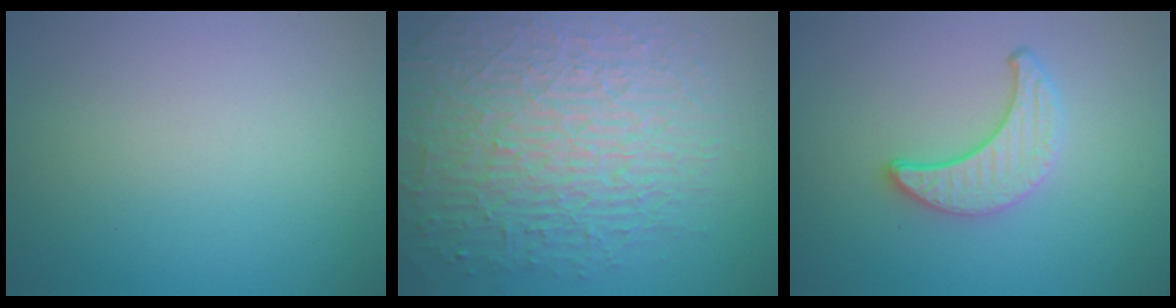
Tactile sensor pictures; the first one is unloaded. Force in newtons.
{"total": 9.8, "press": 6.3, "slide": 7.5}
{"total": 3.2, "press": 3.0, "slide": 1.1}